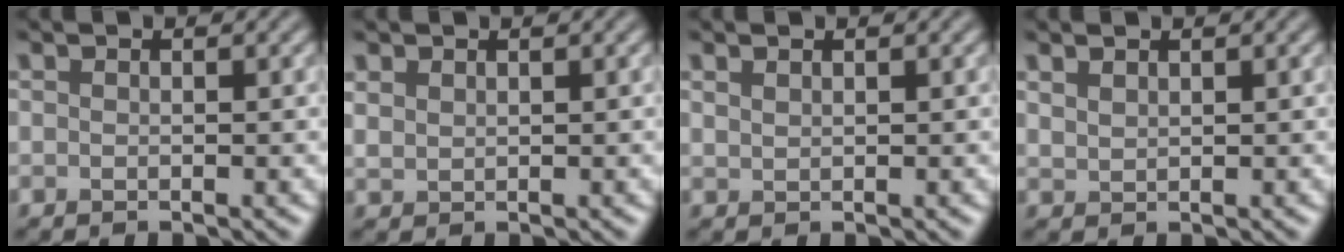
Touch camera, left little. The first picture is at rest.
{"total": 1.2, "force": [0.9, 0.8, 0.3], "torque": [-0.010, 0.001, 0.023]}
{"total": 0.8, "force": [0.6, 0.3, 0.3], "torque": [-0.009, 0.001, 0.016]}
{"total": 1.2, "force": [1.0, 0.5, 0.5], "torque": [-0.015, 0.001, 0.025]}